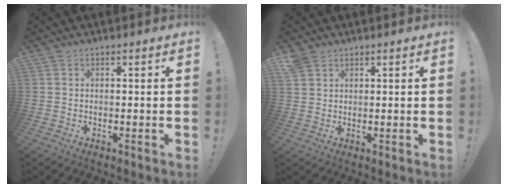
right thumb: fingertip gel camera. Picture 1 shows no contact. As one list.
[{"total": 3.3, "force": [2.6, 1.5, 1.3], "torque": [-0.031, -0.010, 0.051]}]